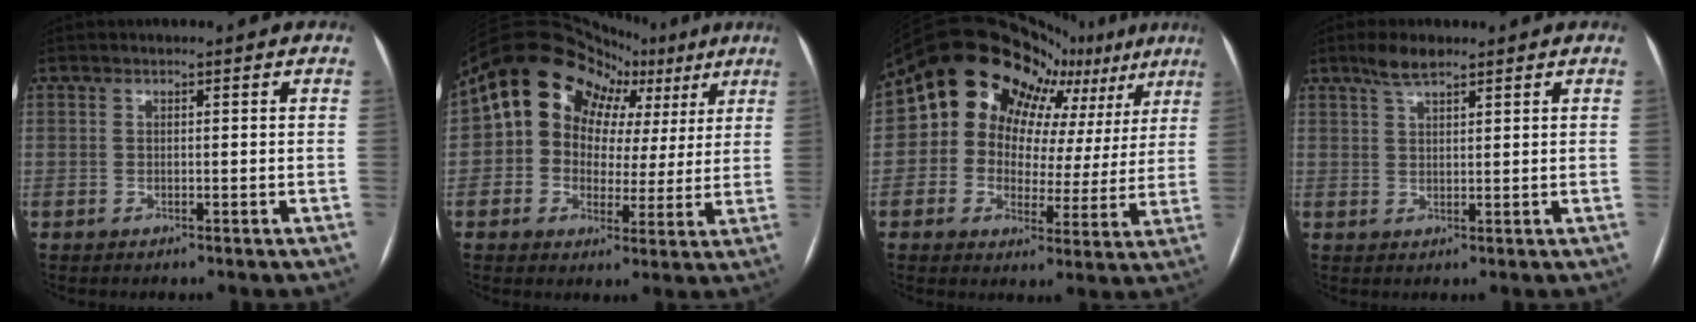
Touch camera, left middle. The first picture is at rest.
{"total": 15.7, "force": [6.8, 12.1, 7.3], "torque": [-0.089, 0.065, 0.095]}
{"total": 17.7, "force": [11.9, 9.9, 8.7], "torque": [-0.116, 0.039, 0.136]}
{"total": 3.4, "force": [2.6, 0.7, 2.0], "torque": [-0.045, 0.008, 0.053]}